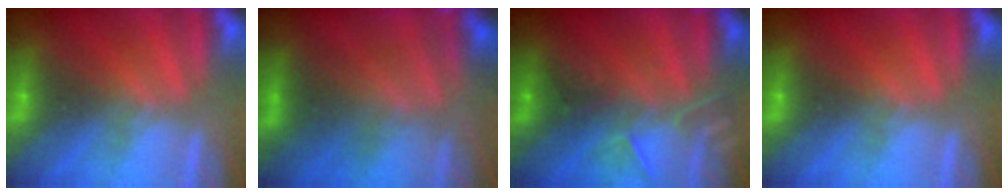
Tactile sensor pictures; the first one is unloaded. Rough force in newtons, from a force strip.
{"total": 4.9}
{"total": 2.3}
{"total": 0.0}